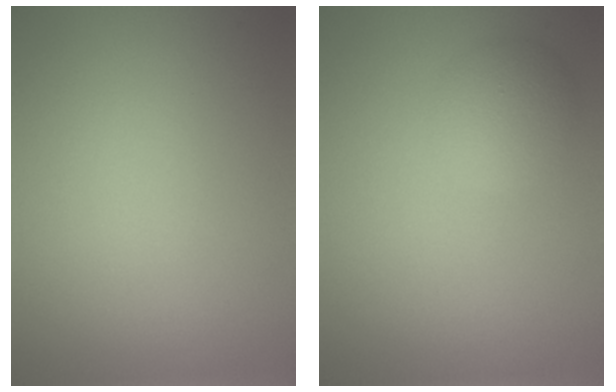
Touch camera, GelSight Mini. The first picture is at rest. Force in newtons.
{"total": 2.7, "press": 2.7, "slide": 0.1}